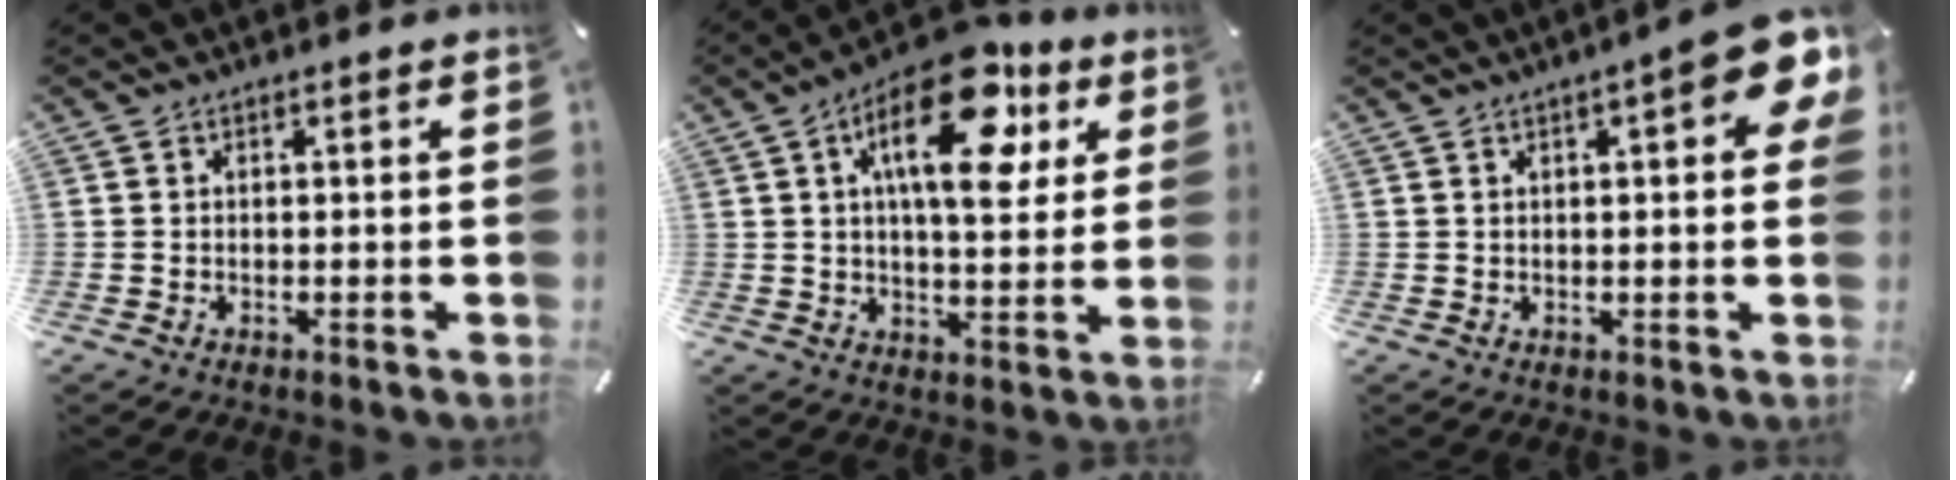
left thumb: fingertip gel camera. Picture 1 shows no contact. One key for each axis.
{"total": 19.3, "fx": 8.6, "fy": 8.8, "fz": 14.9, "tx": -0.224, "ty": -0.028, "tz": 0.138}
{"total": 10.2, "fx": 4.4, "fy": 2.9, "fz": 8.8, "tx": -0.118, "ty": -0.019, "tz": 0.071}